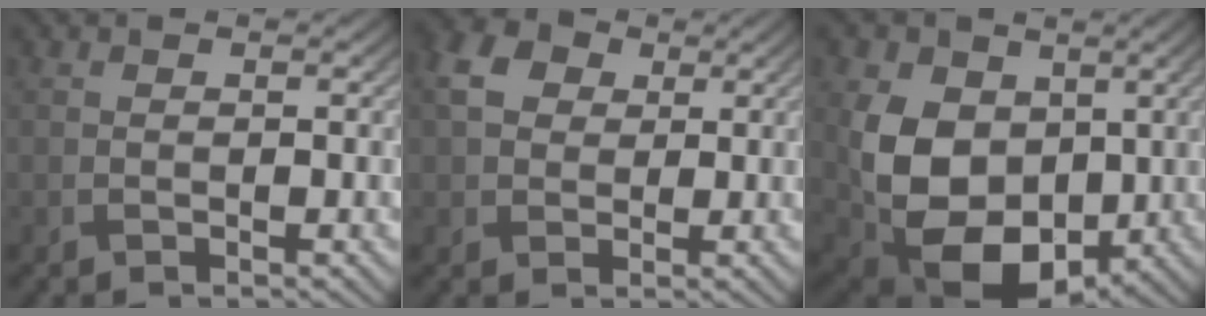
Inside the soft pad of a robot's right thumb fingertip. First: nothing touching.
{"total": 5.7, "force": [1.6, 4.5, 3.1], "torque": [-0.084, 0.013, 0.022]}
{"total": 14.1, "force": [0.1, 10.4, 9.5], "torque": [-0.212, -0.022, 0.001]}